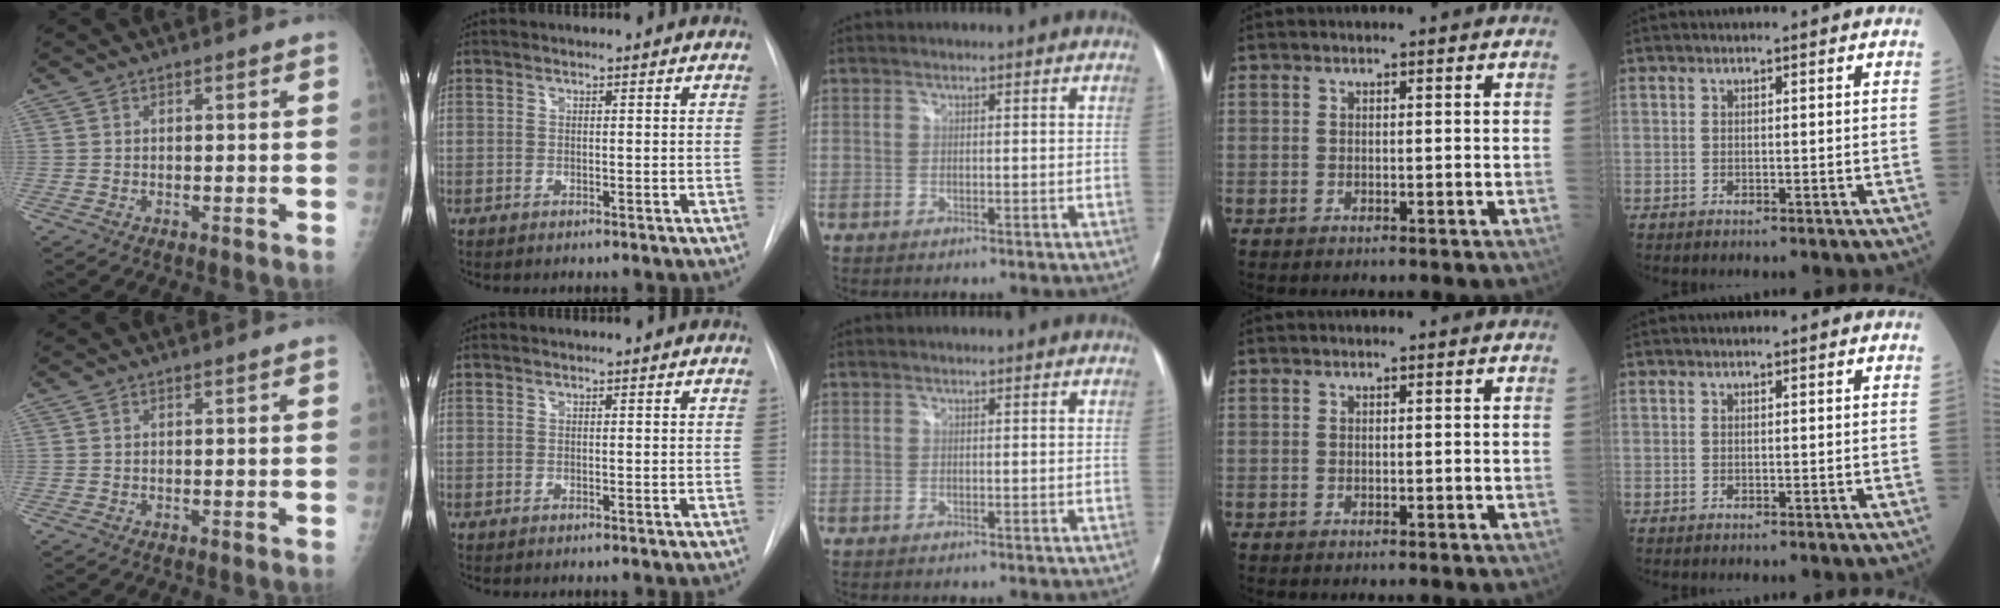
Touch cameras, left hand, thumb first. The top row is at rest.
{}